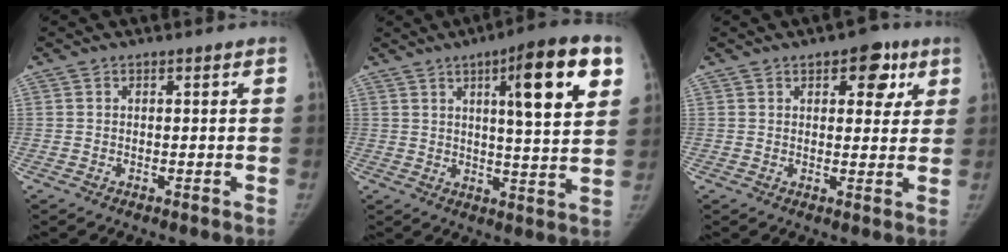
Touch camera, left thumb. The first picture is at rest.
{"total": 15.4, "force": [6.4, 3.0, 13.7], "torque": [-0.177, -0.019, 0.087]}
{"total": 7.2, "force": [3.5, 4.1, 4.7], "torque": [-0.015, -0.008, 0.038]}